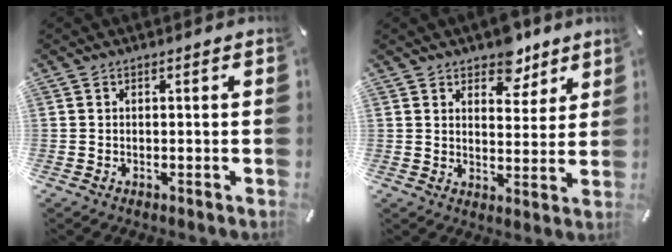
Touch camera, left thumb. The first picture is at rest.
{"total": 7.9, "force": [6.3, 4.6, 1.7], "torque": [-0.005, -0.047, 0.109]}